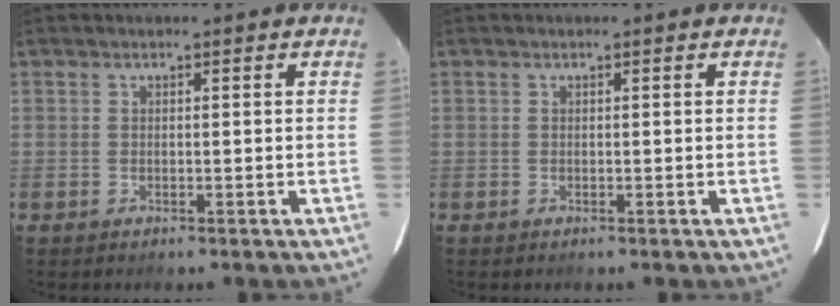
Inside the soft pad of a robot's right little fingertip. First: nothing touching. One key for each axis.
{"total": 0.0}